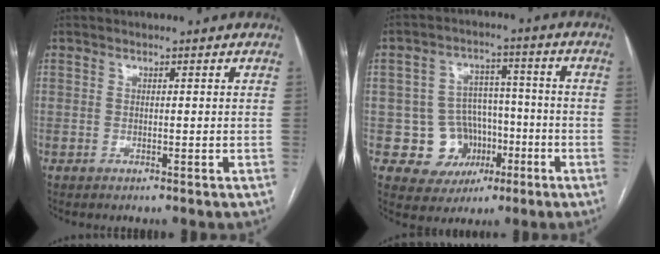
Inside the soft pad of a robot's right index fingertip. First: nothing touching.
{"total": 9.0, "force": [-2.6, 8.3, 2.3], "torque": [-0.025, 0.030, -0.031]}